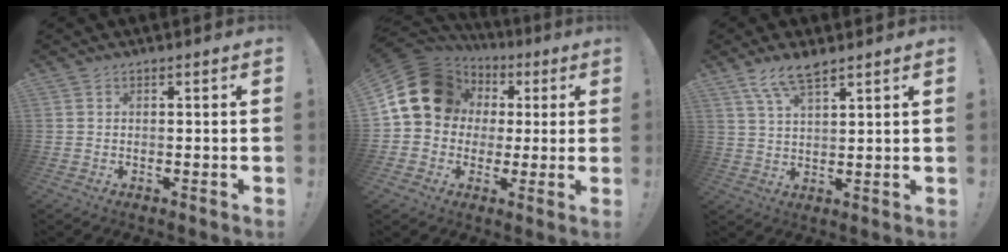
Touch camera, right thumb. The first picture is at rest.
{"total": 18.3, "force": [4.3, 15.1, 9.3], "torque": [-0.144, -0.008, 0.094]}
{"total": 7.2, "force": [5.2, 2.2, 4.6], "torque": [-0.088, -0.020, 0.096]}